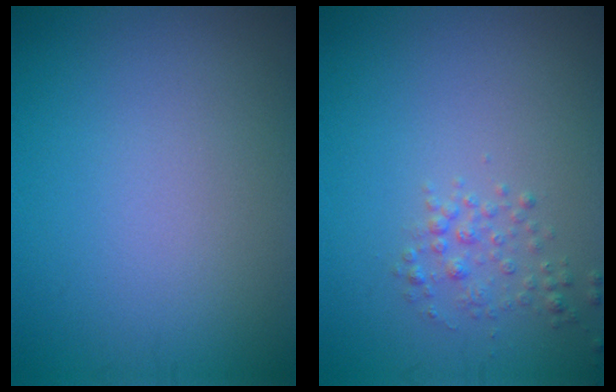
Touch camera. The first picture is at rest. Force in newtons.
{"total": 1.6, "press": 1.6, "slide": 0.1}